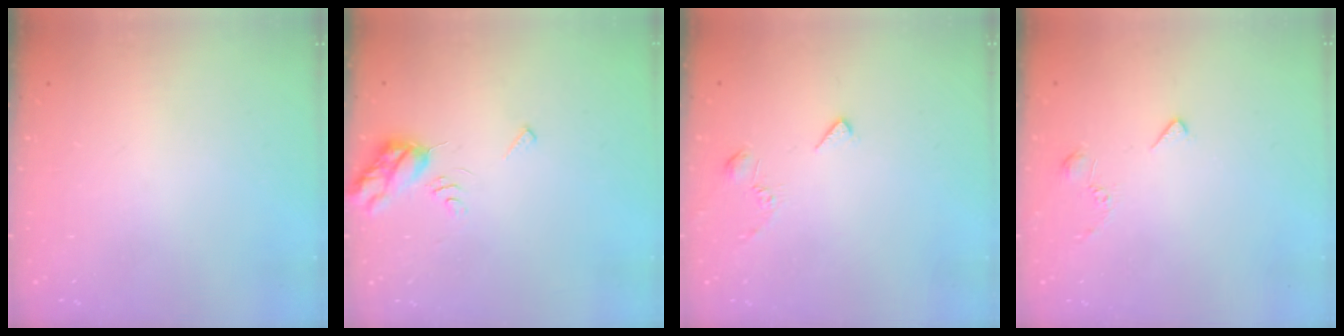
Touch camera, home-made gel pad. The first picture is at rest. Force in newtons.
{"total": 7.9, "press": 7.8, "slide": 0.5}
{"total": 3.0, "press": 2.9, "slide": 0.7}
{"total": 3.0, "press": 2.9, "slide": 0.7}